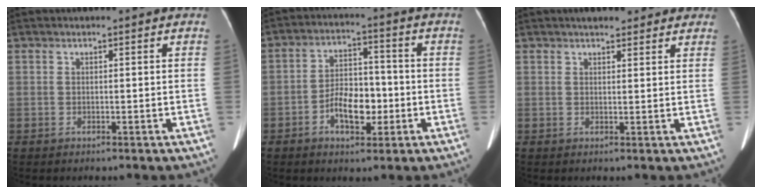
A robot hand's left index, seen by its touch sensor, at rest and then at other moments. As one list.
[{"total": 7.8, "force": [-2.6, 3.9, 6.3], "torque": [-0.119, 0.014, -0.043]}, {"total": 6.2, "force": [5.1, 2.2, 2.8], "torque": [-0.020, 0.019, 0.062]}]